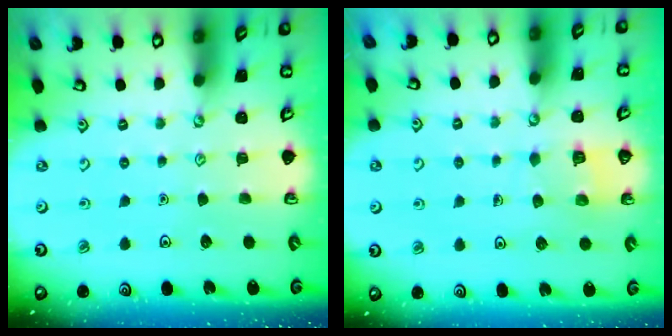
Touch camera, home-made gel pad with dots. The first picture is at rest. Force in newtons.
{"total": 6.1, "press": 6.1, "slide": 0.4}